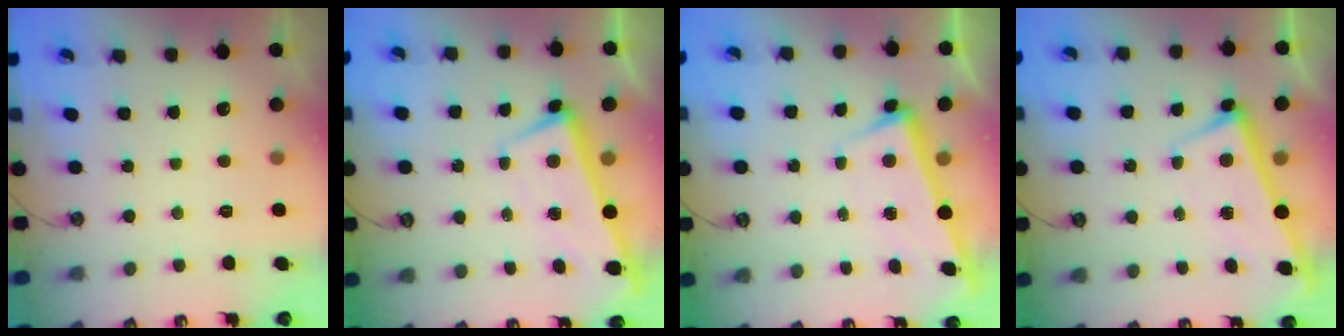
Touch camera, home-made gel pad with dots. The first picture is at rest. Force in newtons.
{"total": 1.6, "press": 0.6, "slide": 1.5}
{"total": 3.5, "press": 3.3, "slide": 1.1}
{"total": 2.8, "press": 2.7, "slide": 0.4}